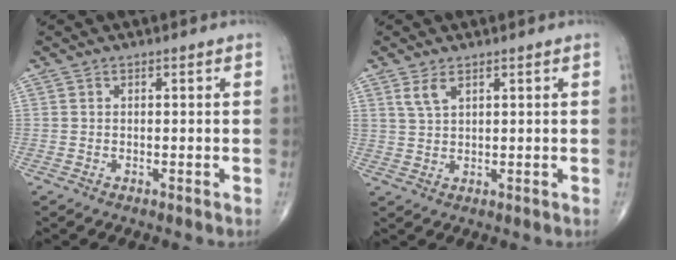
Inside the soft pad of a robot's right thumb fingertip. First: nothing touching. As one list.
[{"total": 3.1, "force": [1.9, 1.3, 2.1], "torque": [-0.039, -0.004, 0.045]}]